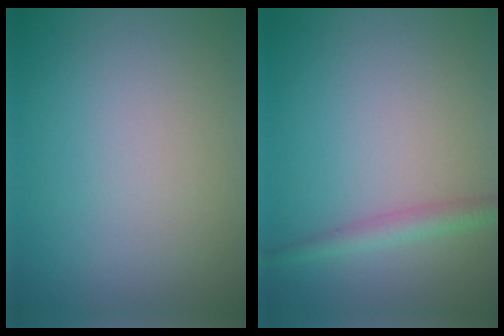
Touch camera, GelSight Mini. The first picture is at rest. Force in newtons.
{"total": 2.0, "press": 2.0, "slide": 0.0}